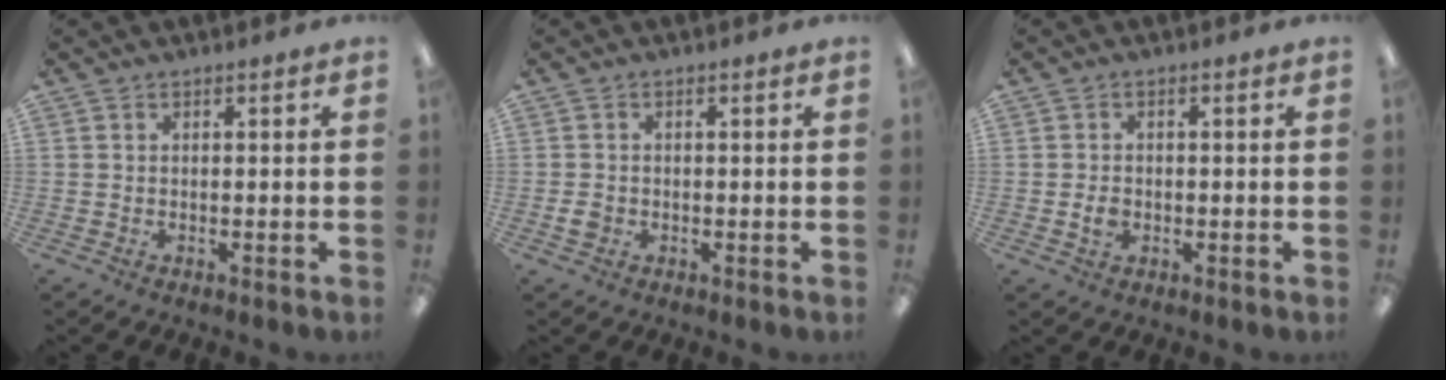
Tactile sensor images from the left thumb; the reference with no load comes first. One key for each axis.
{"total": 2.1, "fx": -0.5, "fy": 1.8, "fz": 0.9, "tx": -0.015, "ty": 0.003, "tz": -0.010}
{"total": 2.5, "fx": -0.5, "fy": 1.9, "fz": 1.5, "tx": -0.025, "ty": 0.003, "tz": -0.008}